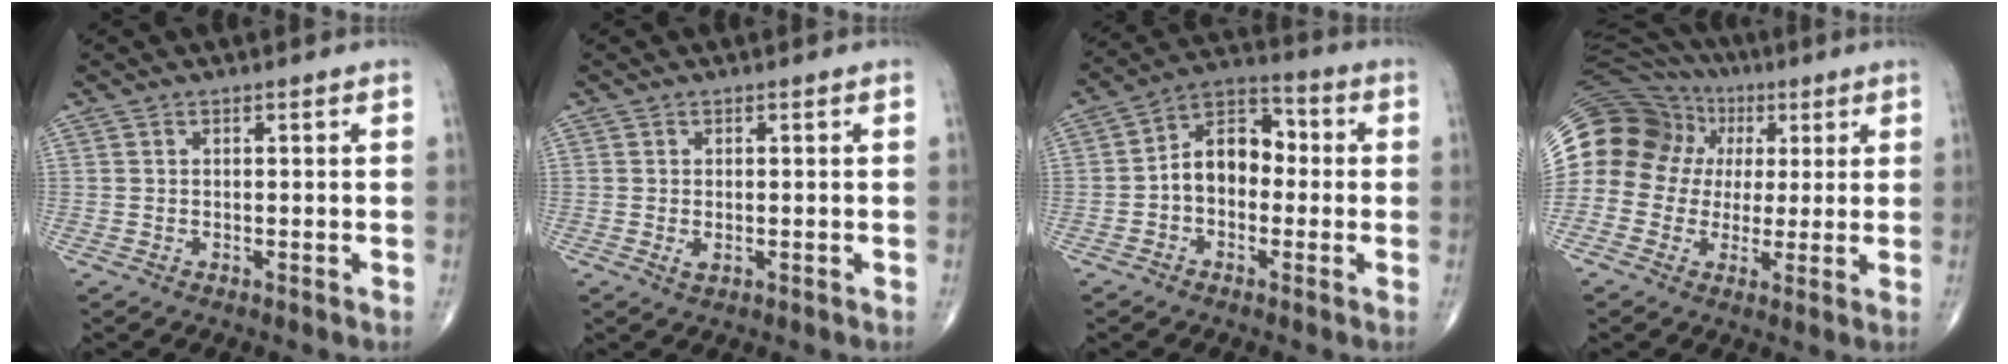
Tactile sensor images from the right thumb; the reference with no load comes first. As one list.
[{"total": 1.3, "force": [-0.2, 0.8, 1.1], "torque": [-0.020, -0.005, -0.004]}, {"total": 10.3, "force": [-0.8, 7.2, 7.3], "torque": [-0.091, 0.038, -0.031]}, {"total": 21.0, "force": [3.1, 19.0, 8.4], "torque": [-0.185, 0.077, 0.060]}]